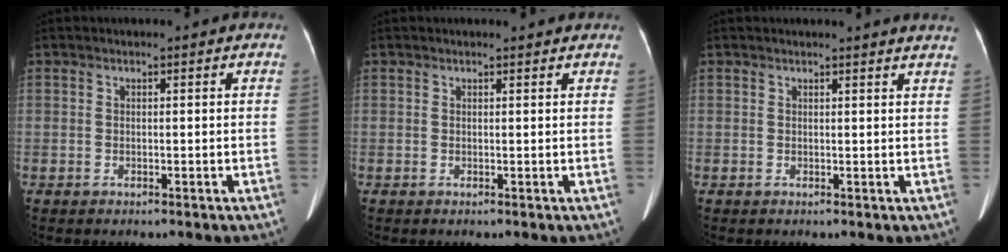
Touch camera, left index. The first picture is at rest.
{"total": 0.9, "force": [0.9, 0.2, 0.1], "torque": [-0.014, 0.000, 0.009]}
{"total": 4.1, "force": [4.0, -0.3, 1.0], "torque": [-0.014, -0.009, 0.024]}